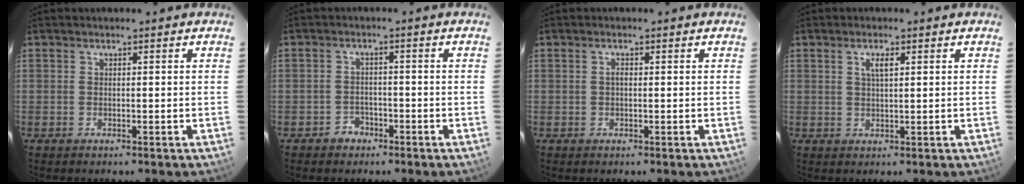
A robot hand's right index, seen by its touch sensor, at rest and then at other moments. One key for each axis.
{"total": 3.1, "fx": -2.0, "fy": 2.4, "fz": 0.2, "tx": -0.007, "ty": 0.012, "tz": -0.031}
{"total": 0.9, "fx": 0.1, "fy": 0.4, "fz": 0.8, "tx": -0.015, "ty": 0.004, "tz": 0.000}
{"total": 2.4, "fx": 1.0, "fy": 0.7, "fz": 2.1, "tx": -0.037, "ty": 0.003, "tz": 0.018}